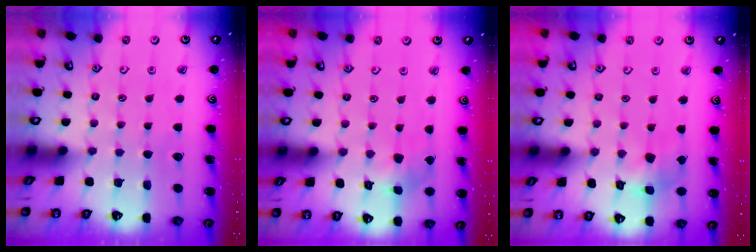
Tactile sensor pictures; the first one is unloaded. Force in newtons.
{"total": 2.8, "press": 2.8, "slide": 0.3}
{"total": 5.7, "press": 5.7, "slide": 0.6}